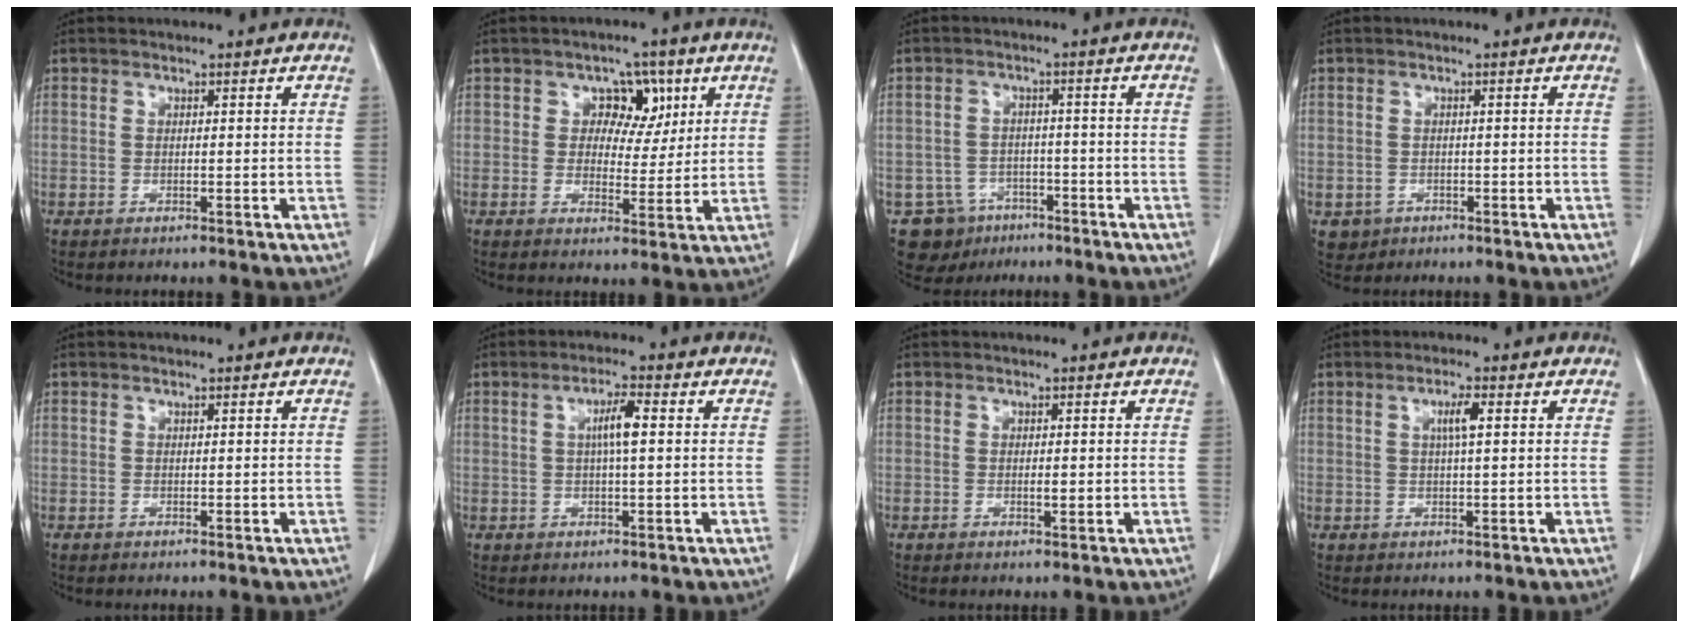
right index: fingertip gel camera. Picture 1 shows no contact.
{"total": 5.7, "force": [2.1, 4.2, 3.3], "torque": [-0.033, 0.010, 0.031]}
{"total": 7.3, "force": [-4.4, 5.8, 0.7], "torque": [-0.012, 0.011, -0.061]}
{"total": 2.7, "force": [-1.2, 2.4, 0.3], "torque": [-0.002, 0.006, -0.013]}
{"total": 0.0}
{"total": 4.0, "force": [0.6, 0.3, 3.9], "torque": [-0.071, 0.004, 0.009]}
{"total": 1.2, "force": [0.0, 0.3, 1.2], "torque": [-0.020, -0.001, 0.003]}
{"total": 2.7, "force": [0.7, 0.1, 2.6], "torque": [-0.048, 0.001, 0.012]}